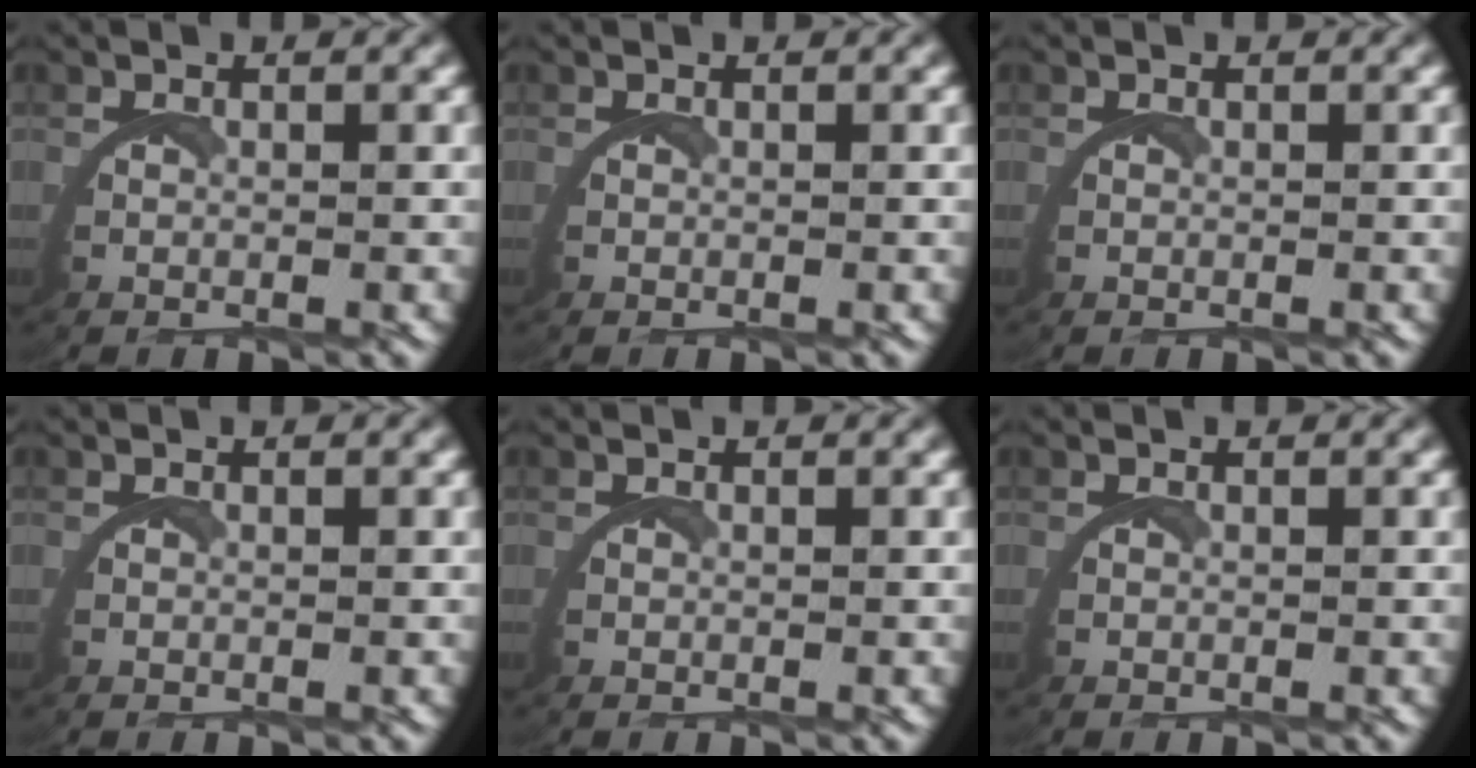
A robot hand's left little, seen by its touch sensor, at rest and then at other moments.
{"total": 0.0}
{"total": 0.0}
{"total": 0.0}
{"total": 0.0}
{"total": 0.0}